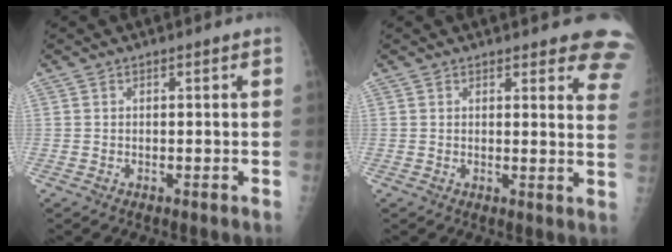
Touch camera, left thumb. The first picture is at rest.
{"total": 9.8, "force": [8.5, 2.7, 4.1], "torque": [0.000, -0.041, 0.067]}